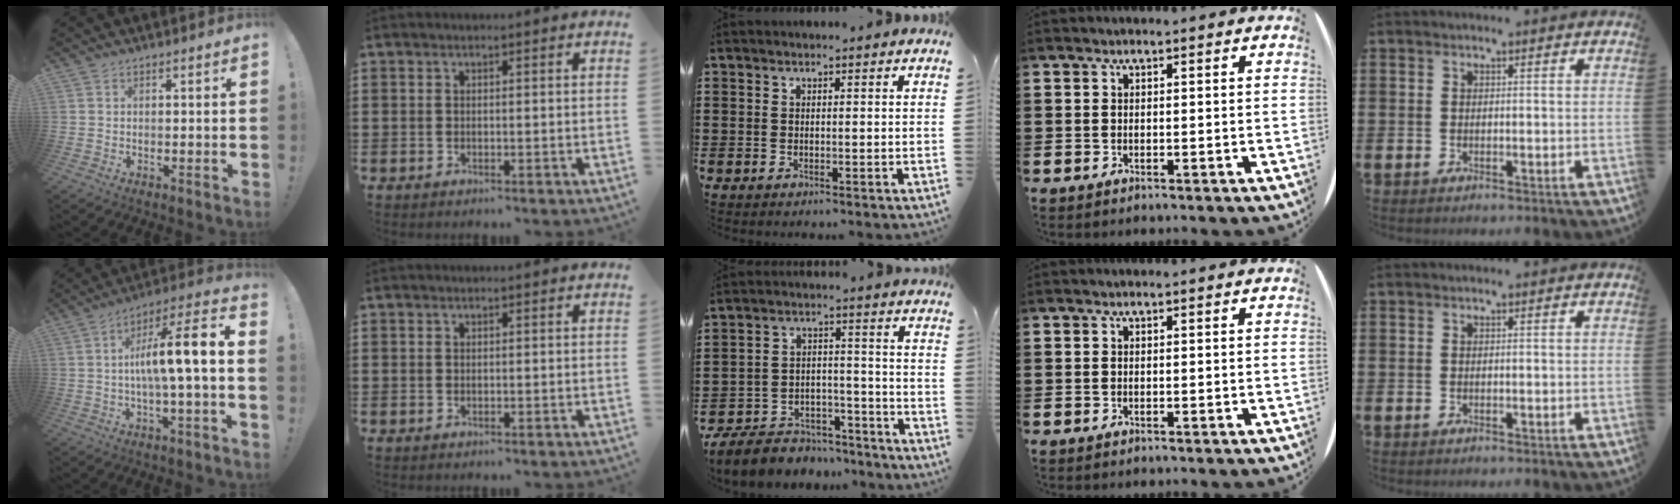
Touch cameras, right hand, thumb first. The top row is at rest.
{"thumb": {"total": 12.4, "force": [0.0, 0.4, 12.4], "torque": [-0.200, -0.002, -0.015]}, "middle": {"total": 7.3, "force": [-6.8, 2.3, 1.2], "torque": [-0.024, 0.021, -0.132]}}